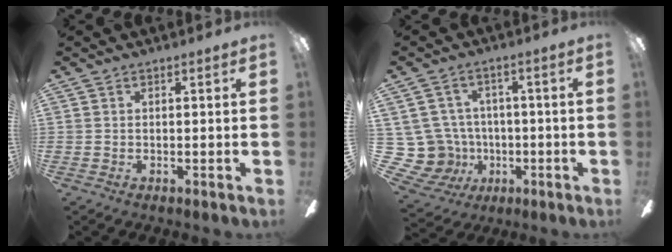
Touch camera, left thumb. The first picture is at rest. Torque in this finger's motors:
{"motor_torque": [0.02, 0.02, -0.48, 0.21, 0.01]}